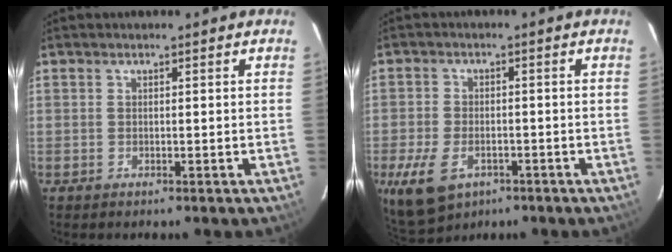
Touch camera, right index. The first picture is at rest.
{"total": 9.8, "force": [-4.8, 5.9, 6.2], "torque": [-0.148, -0.021, -0.081]}